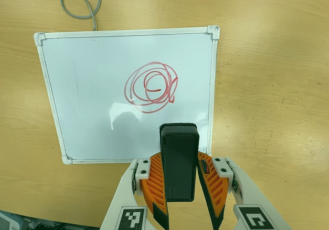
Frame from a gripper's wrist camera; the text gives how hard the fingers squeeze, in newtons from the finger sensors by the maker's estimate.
{"total": 7.2, "left": 5.5, "right": 9.0}